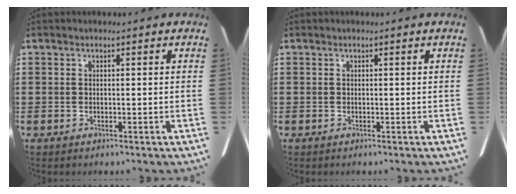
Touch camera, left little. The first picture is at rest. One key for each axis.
{"total": 0.0}